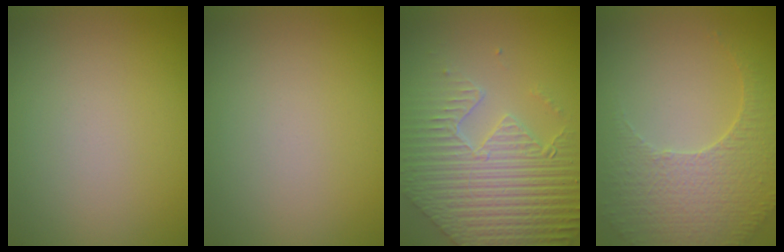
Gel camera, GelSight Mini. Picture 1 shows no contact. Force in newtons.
{"total": 0.0}
{"total": 9.2, "press": 6.5, "slide": 6.5}
{"total": 5.1, "press": 3.7, "slide": 3.6}